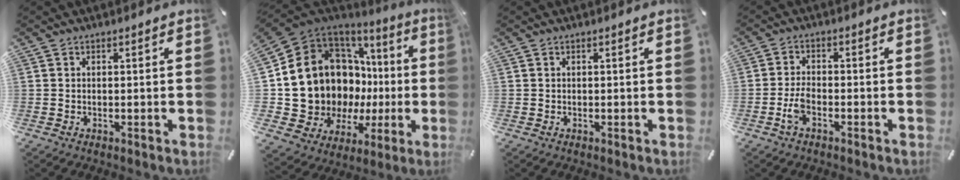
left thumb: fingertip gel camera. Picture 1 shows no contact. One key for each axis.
{"total": 18.9, "fx": 2.1, "fy": 15.3, "fz": 10.9, "tx": -0.184, "ty": -0.066, "tz": 0.085}
{"total": 0.0}
{"total": 4.2, "fx": -1.9, "fy": 2.0, "fz": 3.1, "tx": -0.071, "ty": 0.003, "tz": -0.037}